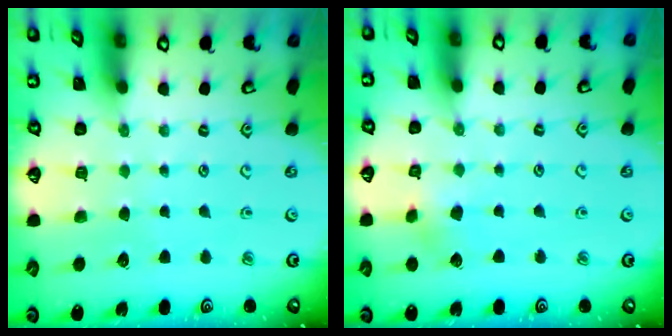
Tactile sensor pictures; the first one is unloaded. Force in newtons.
{"total": 3.4, "press": 3.4, "slide": 0.3}